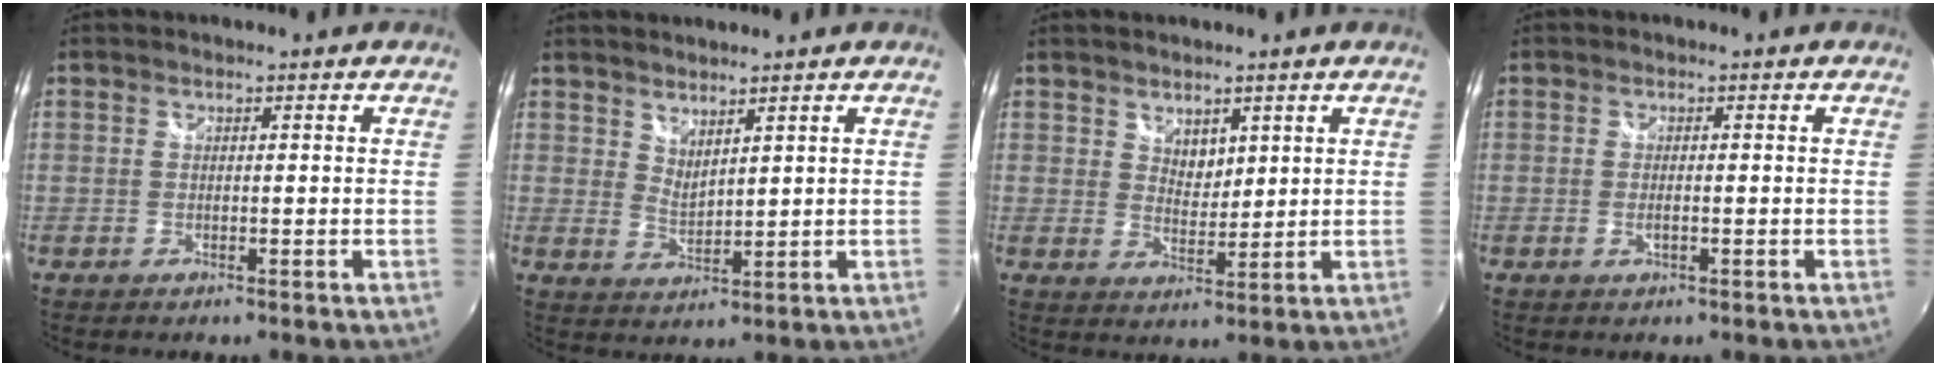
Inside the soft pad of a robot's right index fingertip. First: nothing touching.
{"total": 3.6, "force": [3.2, 0.8, 1.3], "torque": [-0.020, -0.005, 0.059]}
{"total": 3.6, "force": [2.4, 2.2, 1.5], "torque": [-0.015, -0.001, 0.045]}
{"total": 1.6, "force": [-0.4, 0.5, 1.4], "torque": [-0.028, -0.003, -0.007]}